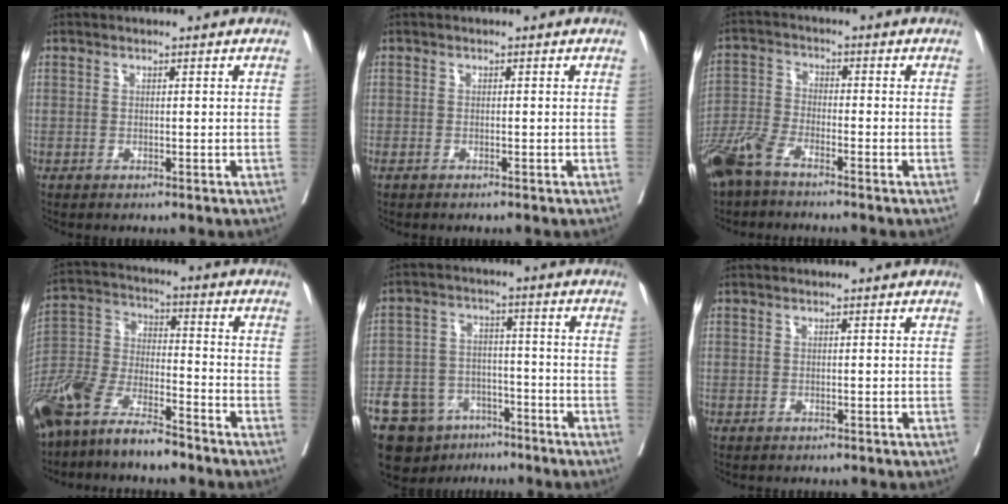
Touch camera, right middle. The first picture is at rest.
{"total": 1.2, "force": [-1.0, 0.2, 0.7], "torque": [-0.015, -0.004, -0.013]}
{"total": 6.8, "force": [-5.3, 1.6, 4.0], "torque": [-0.099, -0.014, -0.112]}
{"total": 14.8, "force": [-11.8, 3.5, 8.3], "torque": [-0.178, -0.011, -0.228]}
{"total": 16.4, "force": [-11.3, 9.8, 6.7], "torque": [-0.162, 0.009, -0.179]}
{"total": 0.8, "force": [-0.8, 0.1, 0.2], "torque": [-0.012, -0.003, -0.014]}